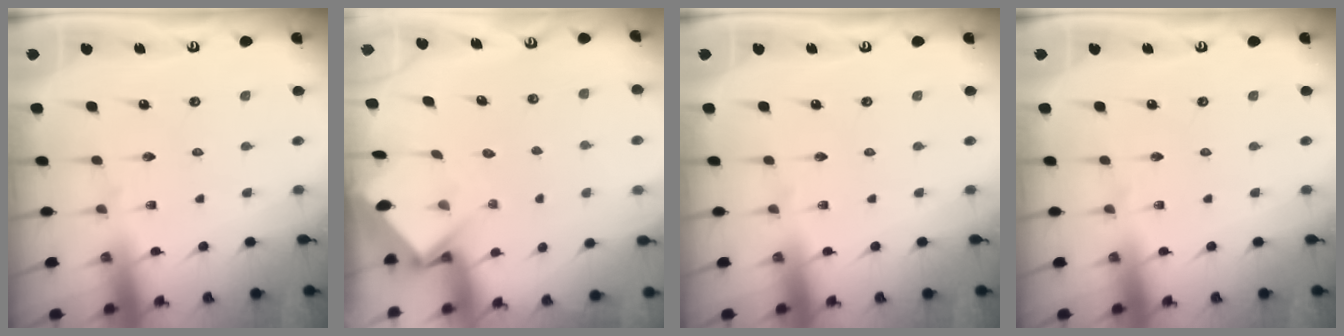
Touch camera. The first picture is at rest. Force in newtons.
{"total": 4.0, "press": 4.0, "slide": 0.3}
{"total": 0.0}
{"total": 0.0}